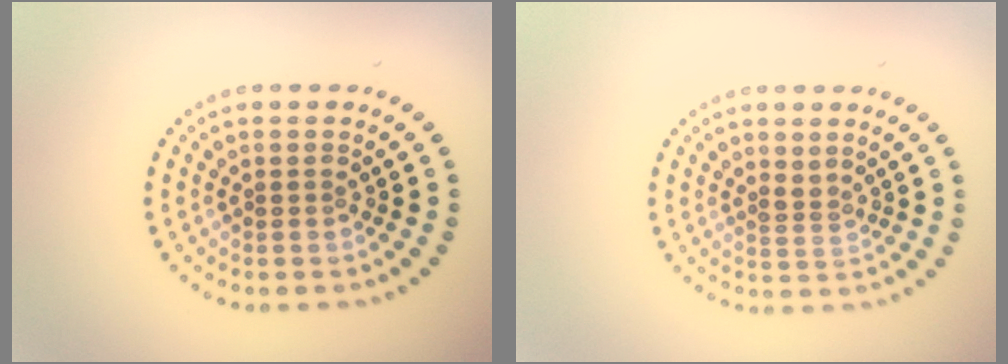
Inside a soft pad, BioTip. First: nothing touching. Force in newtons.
{"total": 1.1, "press": 0.7, "slide": 0.9}